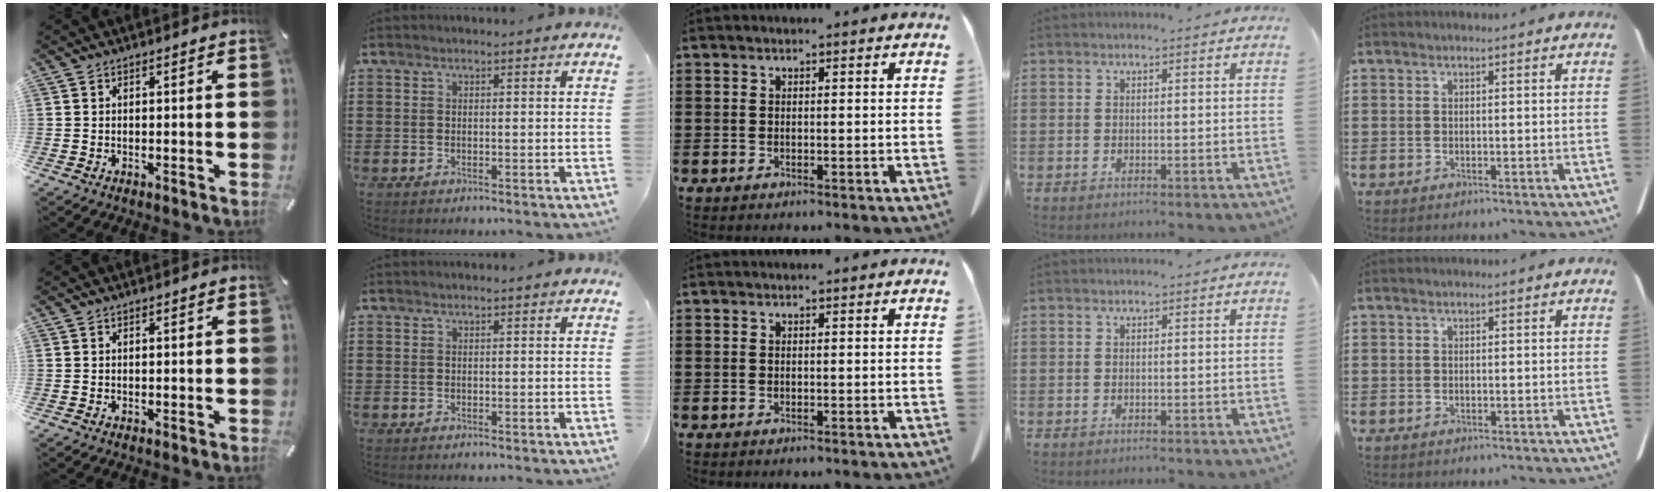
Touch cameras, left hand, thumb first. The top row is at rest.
{}